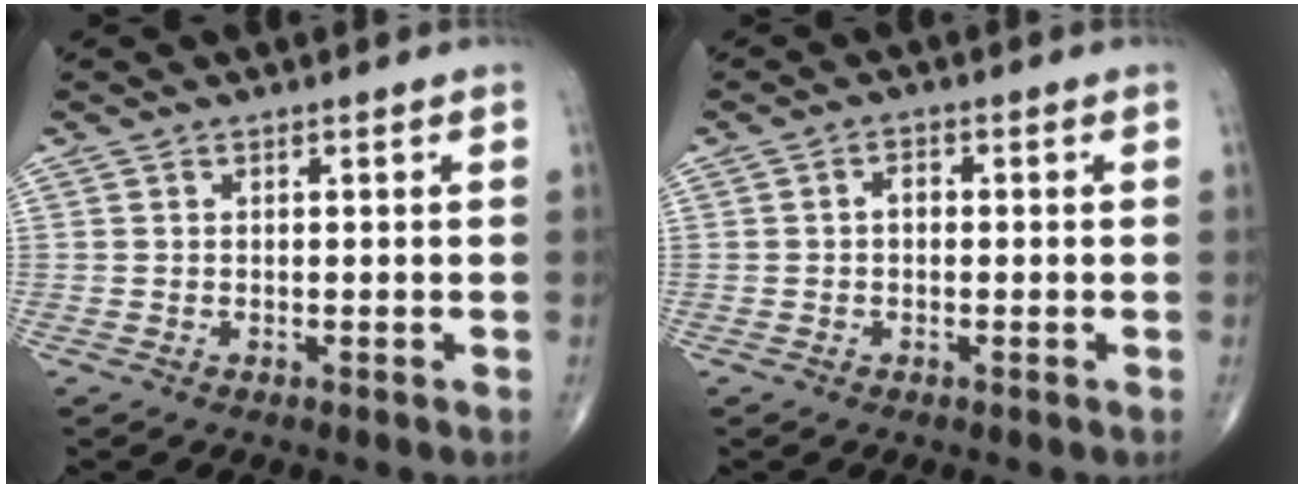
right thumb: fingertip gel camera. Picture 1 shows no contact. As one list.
[{"total": 1.9, "force": [-0.2, 1.3, 1.3], "torque": [-0.012, 0.011, -0.008]}]